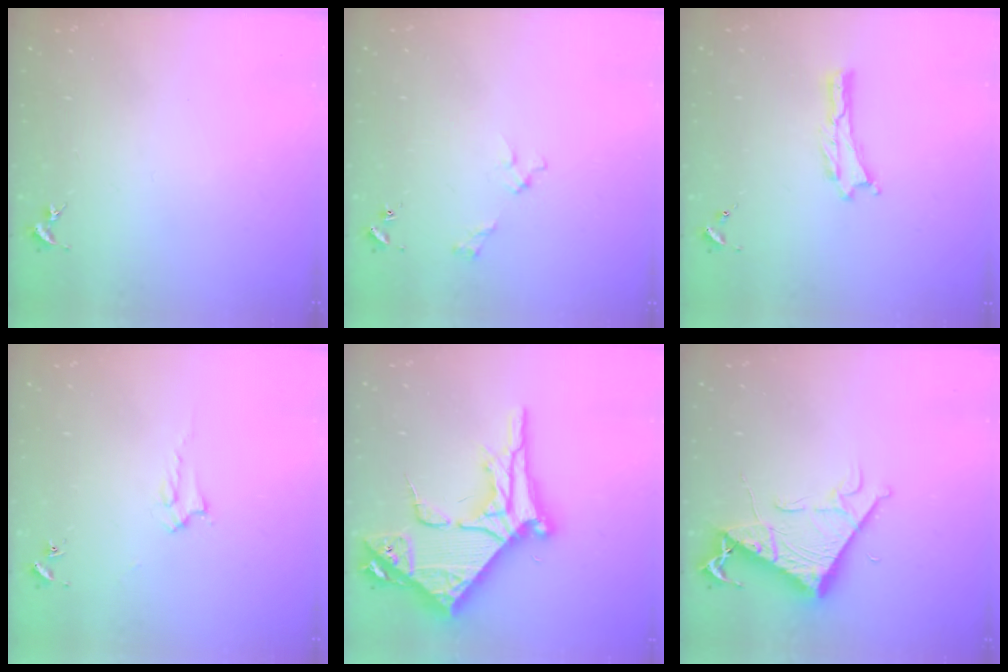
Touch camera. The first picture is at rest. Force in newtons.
{"total": 2.7, "press": 2.6, "slide": 0.3}
{"total": 0.0}
{"total": 2.0, "press": 2.0, "slide": 0.2}
{"total": 13.1, "press": 13.0, "slide": 1.5}
{"total": 7.9, "press": 7.9, "slide": 0.9}